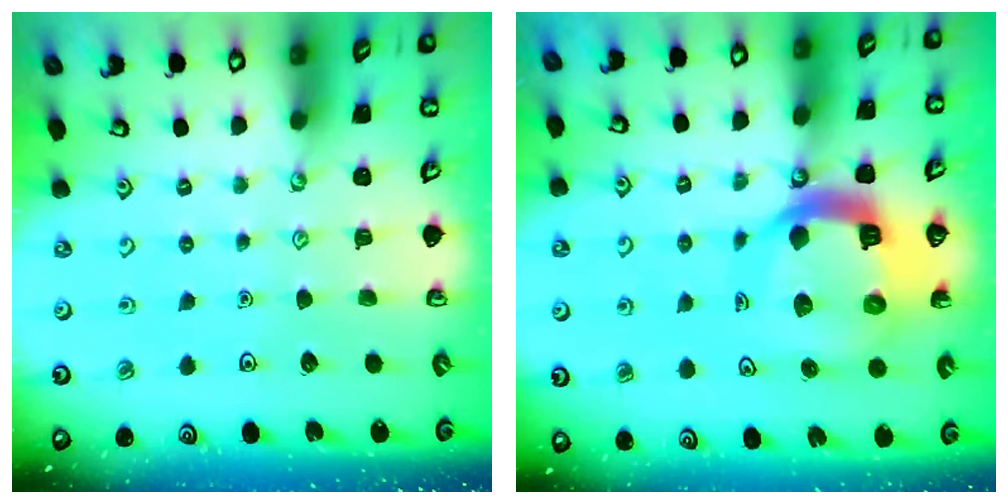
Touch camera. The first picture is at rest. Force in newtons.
{"total": 15.7, "press": 15.6, "slide": 1.7}